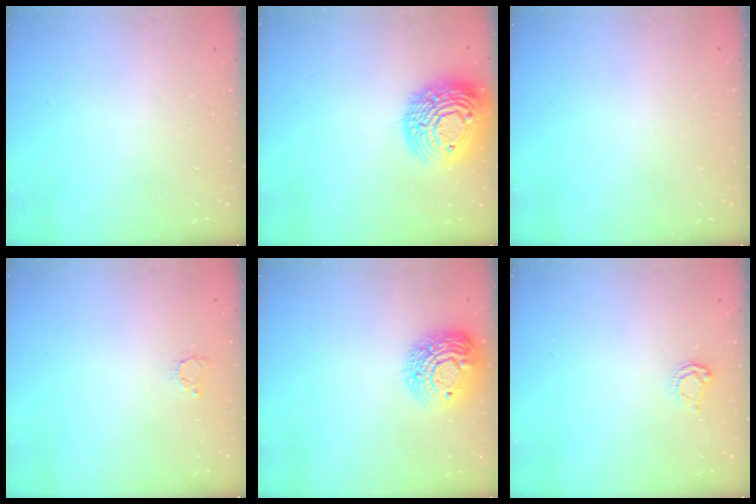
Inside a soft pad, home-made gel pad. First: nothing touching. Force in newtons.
{"total": 20.6, "press": 20.5, "slide": 1.8}
{"total": 0.0}
{"total": 2.5, "press": 2.5, "slide": 0.3}
{"total": 13.0, "press": 13.0, "slide": 1.0}
{"total": 3.5, "press": 3.5, "slide": 0.4}